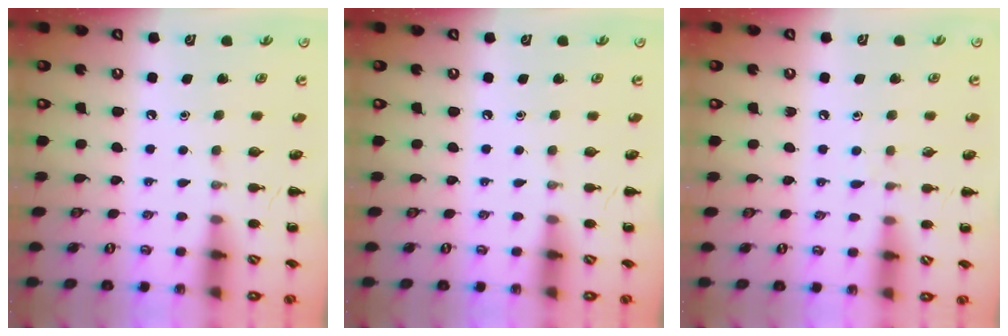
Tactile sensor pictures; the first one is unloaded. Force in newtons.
{"total": 0.0}
{"total": 4.0, "press": 3.5, "slide": 2.0}